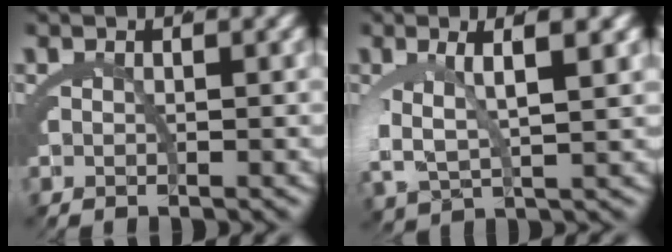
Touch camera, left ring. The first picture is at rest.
{"total": 5.3, "force": [1.1, 2.4, 4.6], "torque": [-0.104, -0.004, 0.030]}